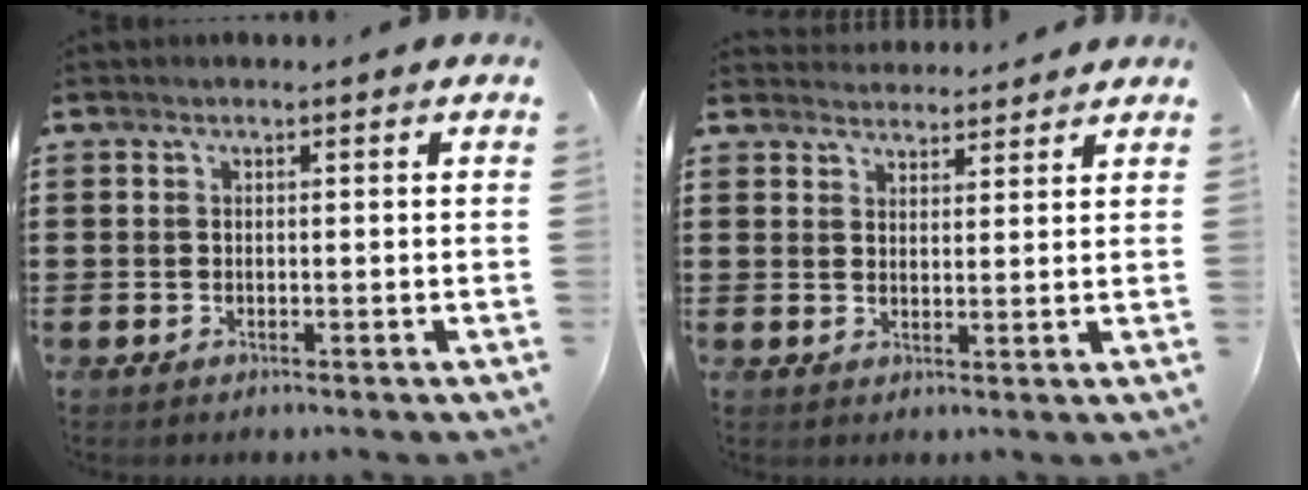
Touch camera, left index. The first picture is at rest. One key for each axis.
{"total": 2.9, "fx": 2.9, "fy": 0.2, "fz": -0.3, "tx": -0.004, "ty": -0.007, "tz": 0.056}